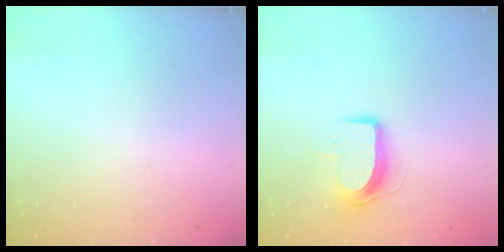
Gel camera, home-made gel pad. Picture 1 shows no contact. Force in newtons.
{"total": 9.4, "press": 9.3, "slide": 0.9}